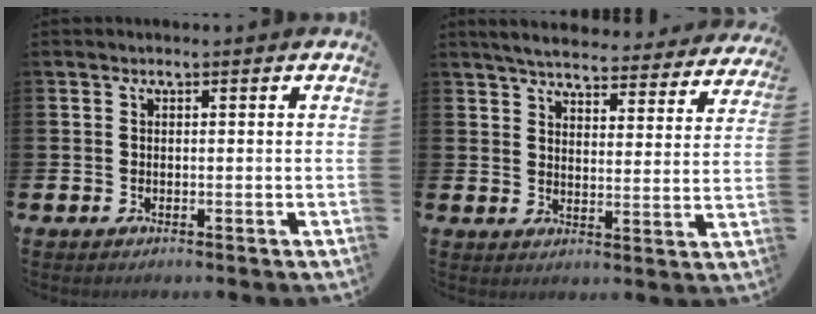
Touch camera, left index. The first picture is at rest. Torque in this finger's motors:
{"motor_torque": [1.07, -1.07, 0.38, 0.12]}